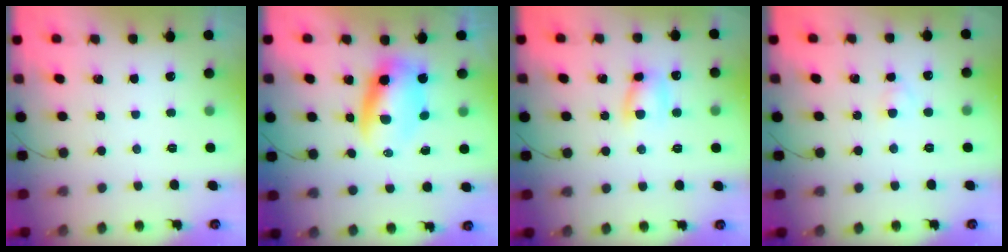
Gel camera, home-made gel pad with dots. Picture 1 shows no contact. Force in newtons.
{"total": 6.9, "press": 6.7, "slide": 1.6}
{"total": 6.7, "press": 6.7, "slide": 0.6}
{"total": 2.2, "press": 1.9, "slide": 1.1}